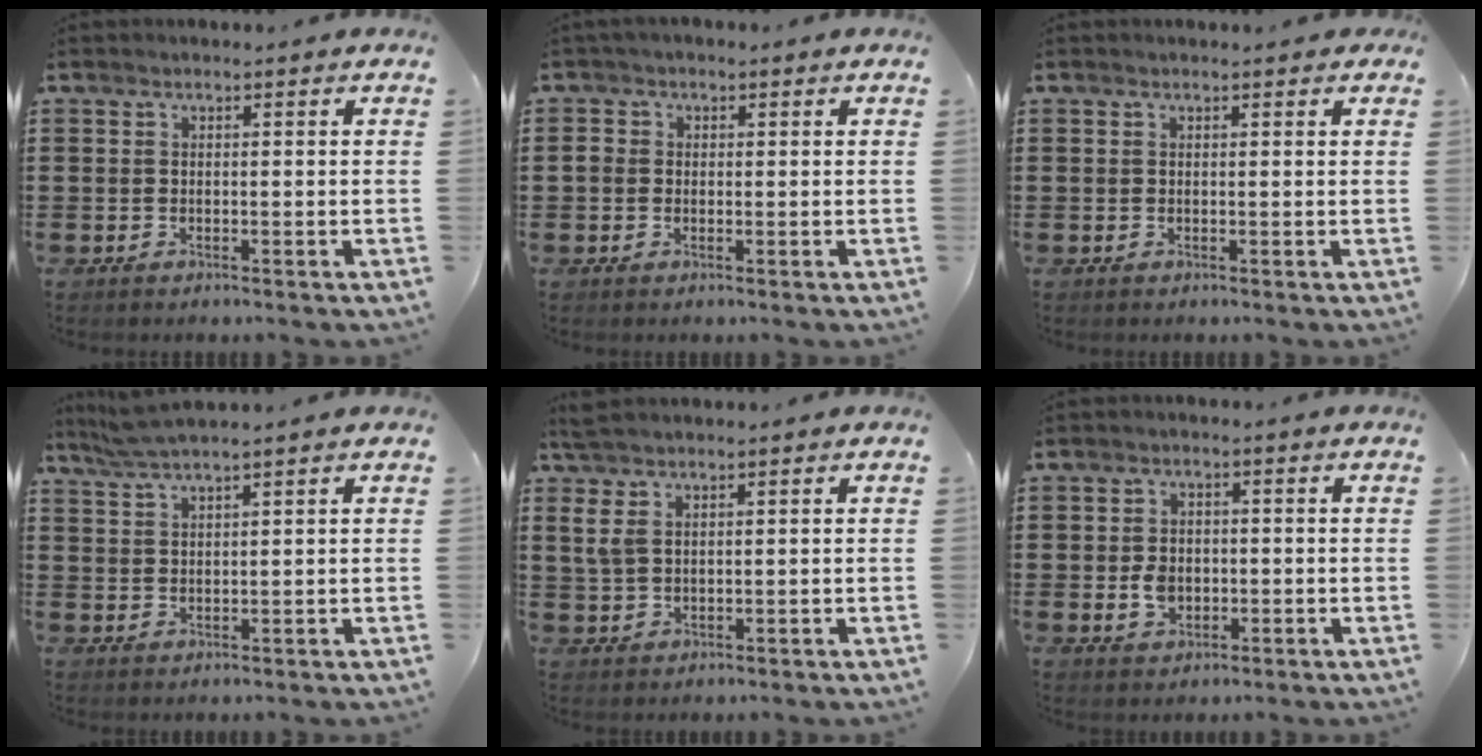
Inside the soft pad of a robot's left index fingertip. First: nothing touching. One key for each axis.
{"total": 1.8, "fx": 0.1, "fy": 1.5, "fz": 0.9, "tx": -0.022, "ty": 0.008, "tz": 0.001}
{"total": 0.6, "fx": 0.4, "fy": 0.1, "fz": 0.4, "tx": -0.008, "ty": 0.003, "tz": 0.008}
{"total": 3.1, "fx": 2.7, "fy": -0.1, "fz": 1.5, "tx": -0.037, "ty": -0.005, "tz": 0.050}
{"total": 3.6, "fx": 2.0, "fy": 1.4, "fz": 2.7, "tx": -0.067, "ty": 0.002, "tz": 0.034}
{"total": 3.6, "fx": -0.5, "fy": 2.8, "fz": 2.2, "tx": -0.038, "ty": 0.002, "tz": -0.012}